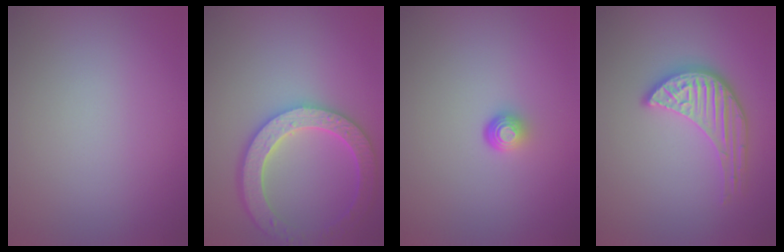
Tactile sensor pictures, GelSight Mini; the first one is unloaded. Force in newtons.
{"total": 5.8, "press": 5.2, "slide": 2.4}
{"total": 1.5, "press": 0.9, "slide": 1.2}
{"total": 3.9, "press": 3.5, "slide": 1.7}